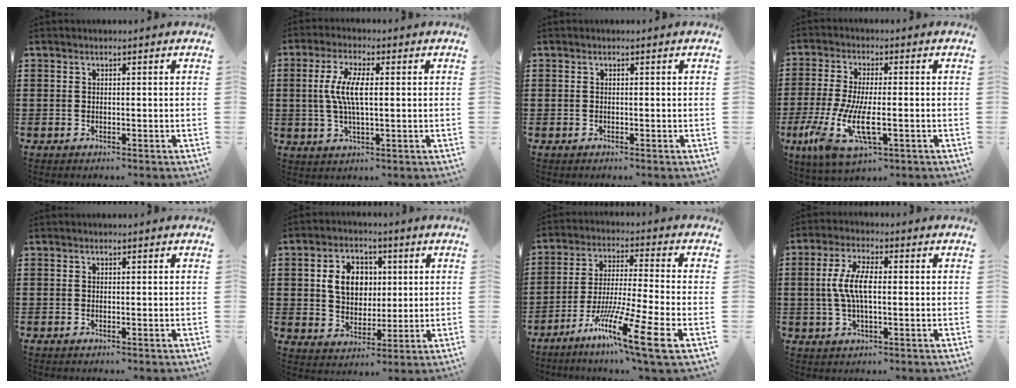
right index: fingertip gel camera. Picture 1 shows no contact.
{"total": 6.5, "force": [0.5, 2.0, 6.2], "torque": [-0.138, -0.001, -0.001]}
{"total": 0.0}
{"total": 10.3, "force": [-3.5, 3.3, 9.2], "torque": [-0.204, -0.017, -0.063]}
{"total": 0.0}
{"total": 7.2, "force": [1.4, 5.7, 4.2], "torque": [-0.094, 0.012, 0.017]}
{"total": 12.6, "force": [-7.9, -0.1, 9.9], "torque": [-0.195, -0.003, -0.149]}
{"total": 6.7, "force": [-0.1, 2.4, 6.2], "torque": [-0.141, -0.004, -0.012]}